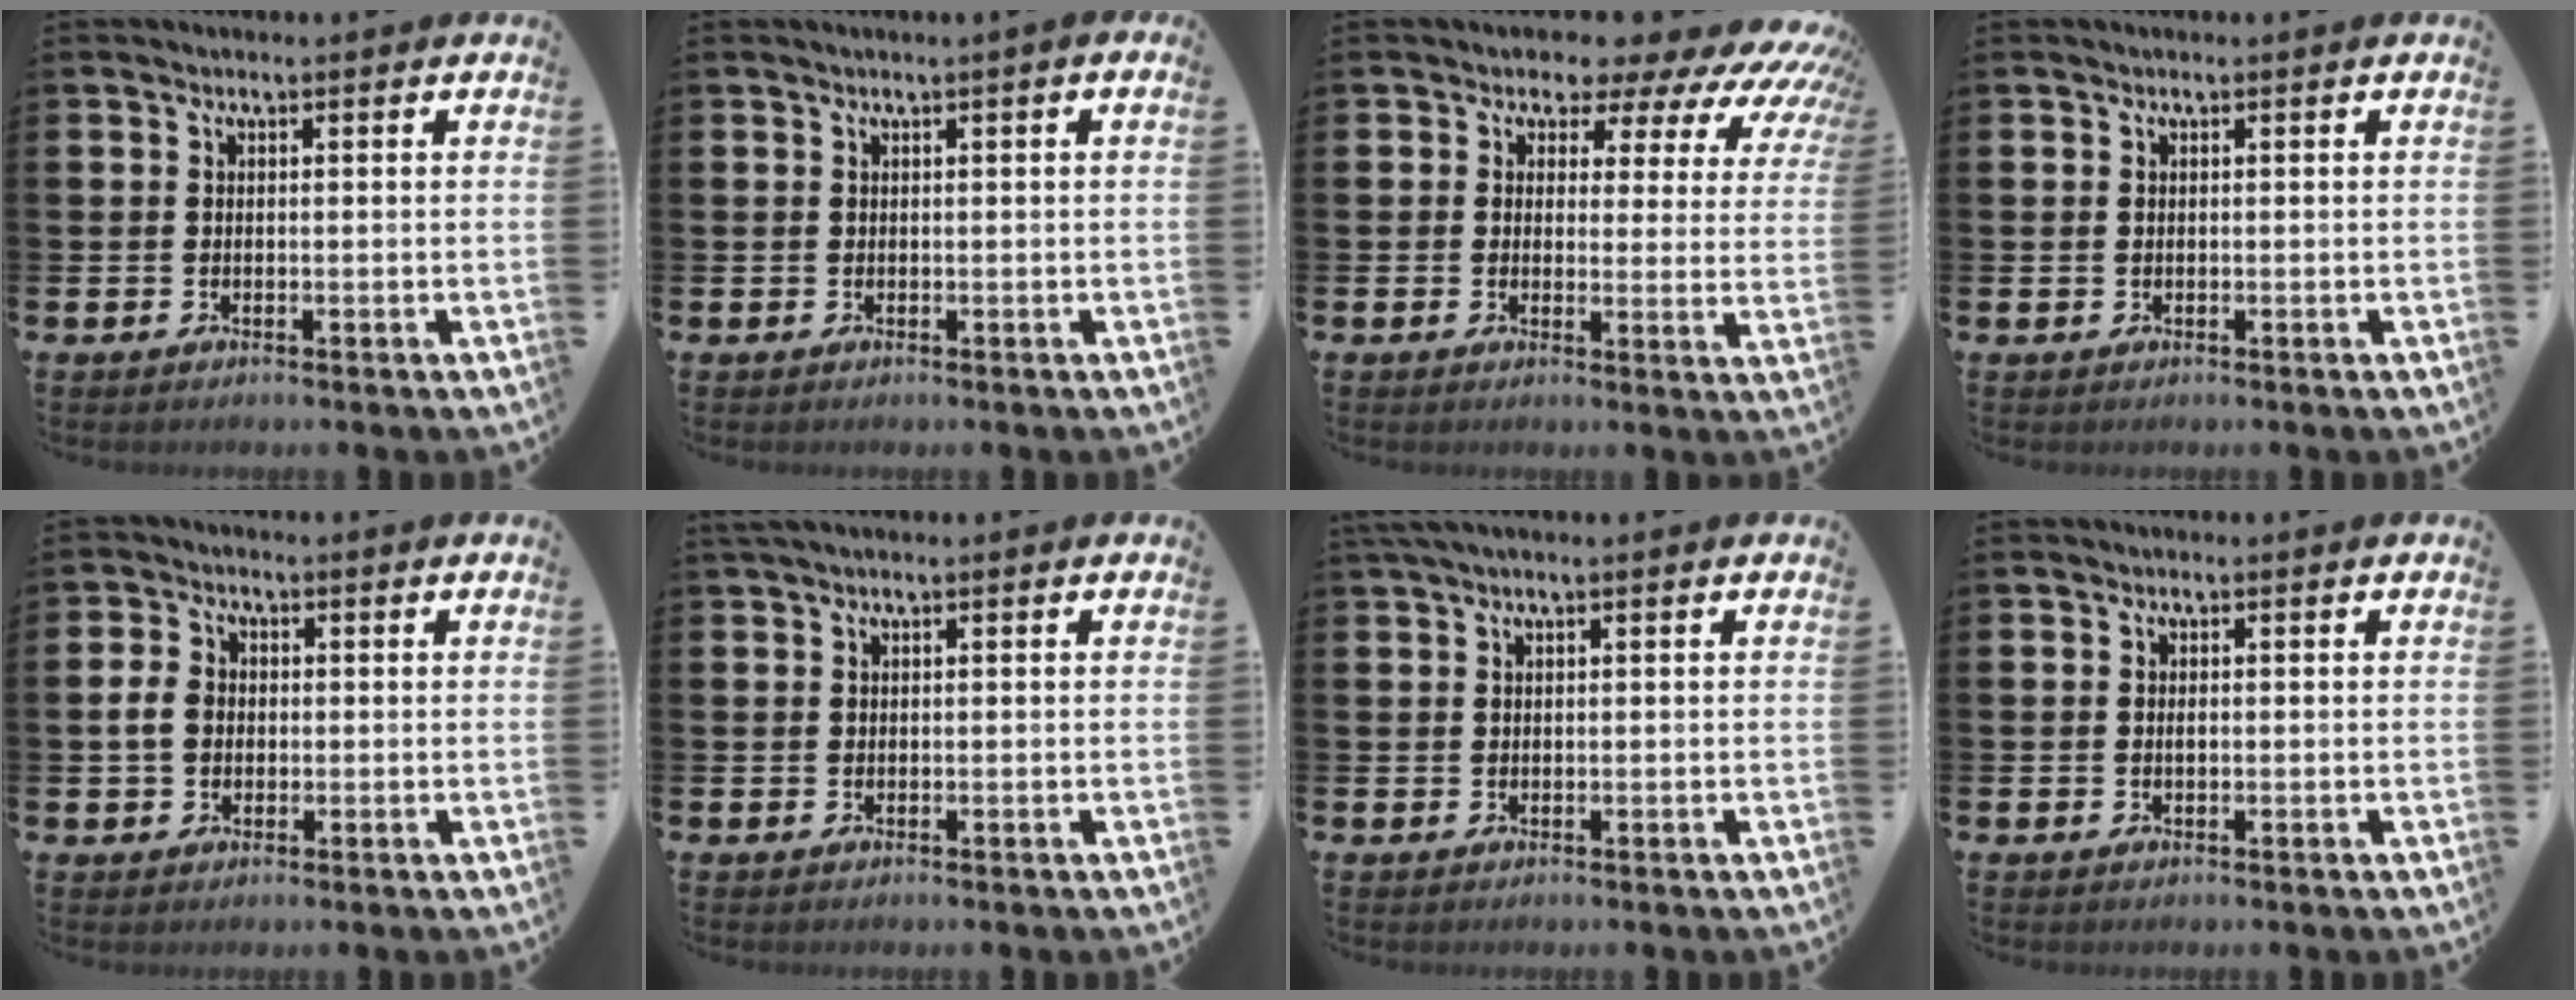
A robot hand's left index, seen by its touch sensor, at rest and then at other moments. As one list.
[{"total": 0.6, "force": [0.1, -0.1, 0.6], "torque": [-0.011, 0.002, 0.001]}, {"total": 5.4, "force": [4.4, 2.8, 1.5], "torque": [-0.028, -0.052, 0.063]}, {"total": 0.0}, {"total": 3.7, "force": [0.3, 3.0, 2.1], "torque": [-0.034, 0.007, 0.000]}, {"total": 0.8, "force": [0.6, 0.0, 0.6], "torque": [-0.015, 0.004, 0.011]}, {"total": 1.4, "force": [1.0, 0.0, 1.0], "torque": [-0.023, 0.004, 0.018]}, {"total": 0.6, "force": [0.0, 0.3, 0.6], "torque": [-0.012, 0.001, 0.000]}]